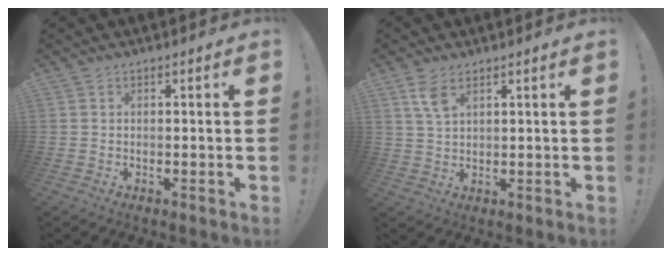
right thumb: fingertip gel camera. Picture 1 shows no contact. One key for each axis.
{"total": 5.3, "fx": 3.1, "fy": 2.3, "fz": 3.6, "tx": -0.060, "ty": -0.013, "tz": 0.055}